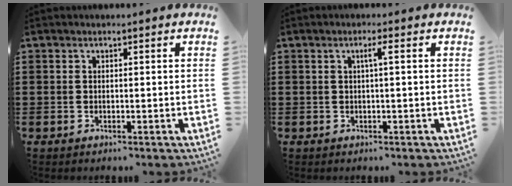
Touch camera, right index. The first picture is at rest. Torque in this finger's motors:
{"motor_torque": [0.34, -0.24, 0.04, 0.04]}